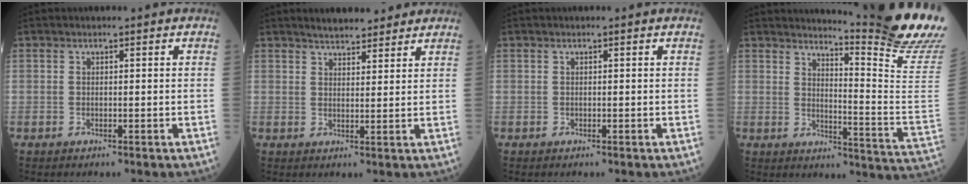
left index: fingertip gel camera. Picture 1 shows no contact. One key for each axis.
{"total": 6.4, "fx": 5.7, "fy": 1.8, "fz": 2.4, "tx": -0.034, "ty": 0.017, "tz": 0.084}
{"total": 0.0}
{"total": 16.9, "fx": 15.0, "fy": -3.6, "fz": 7.0, "tx": -0.112, "ty": -0.146, "tz": 0.179}